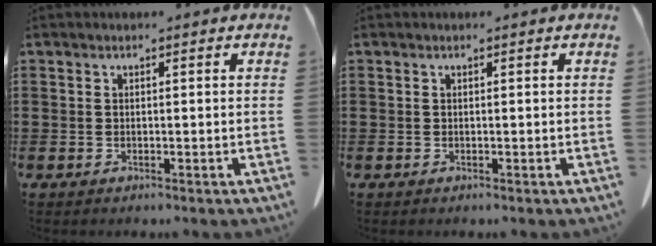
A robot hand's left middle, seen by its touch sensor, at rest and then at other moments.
{"total": 0.0}